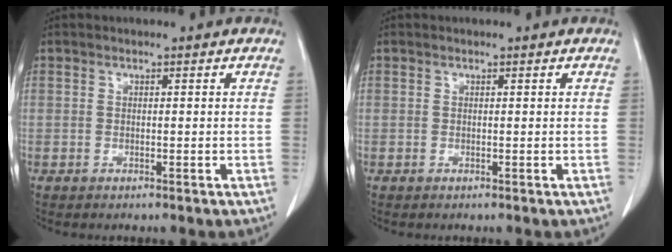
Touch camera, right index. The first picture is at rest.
{"total": 0.0}